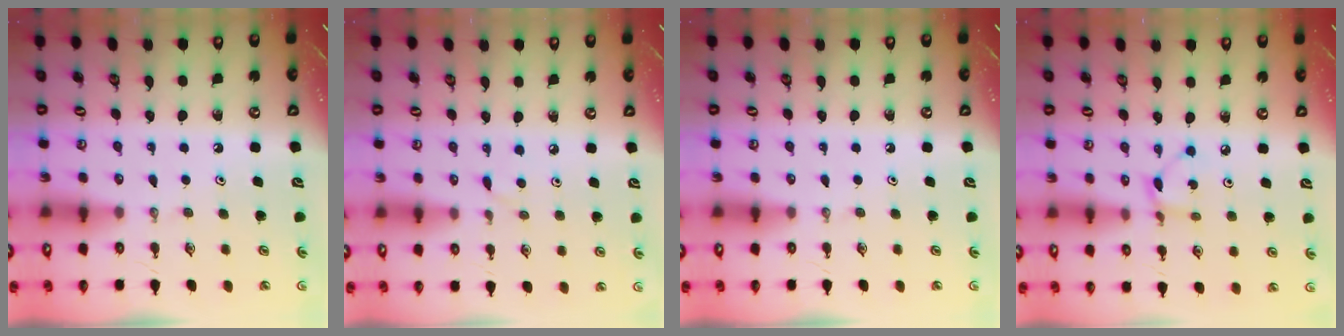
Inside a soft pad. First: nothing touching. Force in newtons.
{"total": 3.0, "press": 3.0, "slide": 0.2}
{"total": 0.0}
{"total": 2.6, "press": 2.6, "slide": 0.2}